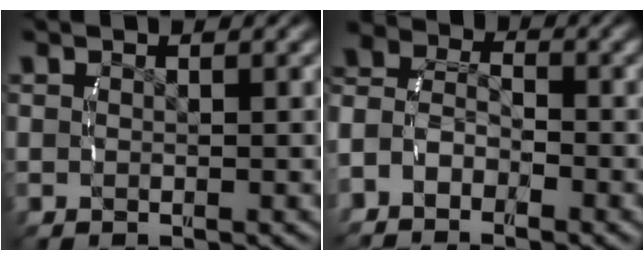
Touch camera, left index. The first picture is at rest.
{"total": 5.2, "force": [-1.6, 4.3, 2.4], "torque": [-0.060, -0.008, -0.036]}